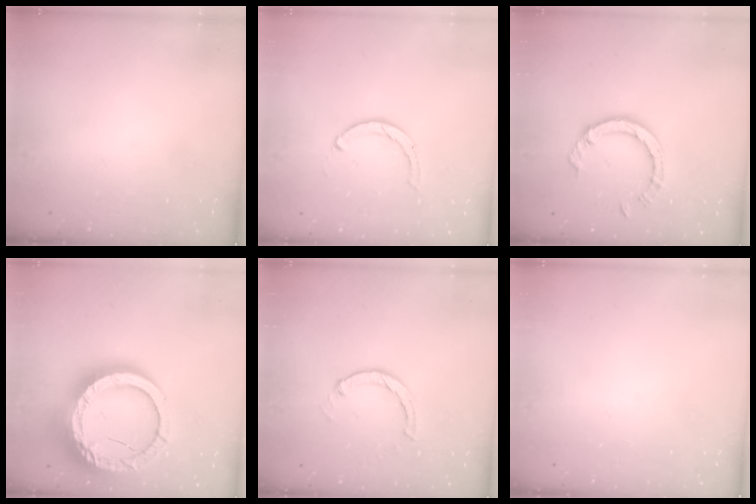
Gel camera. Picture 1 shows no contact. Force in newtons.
{"total": 2.3, "press": 2.3, "slide": 0.4}
{"total": 6.9, "press": 6.8, "slide": 0.8}
{"total": 22.8, "press": 22.7, "slide": 2.3}
{"total": 1.3, "press": 1.2, "slide": 0.3}
{"total": 0.0}